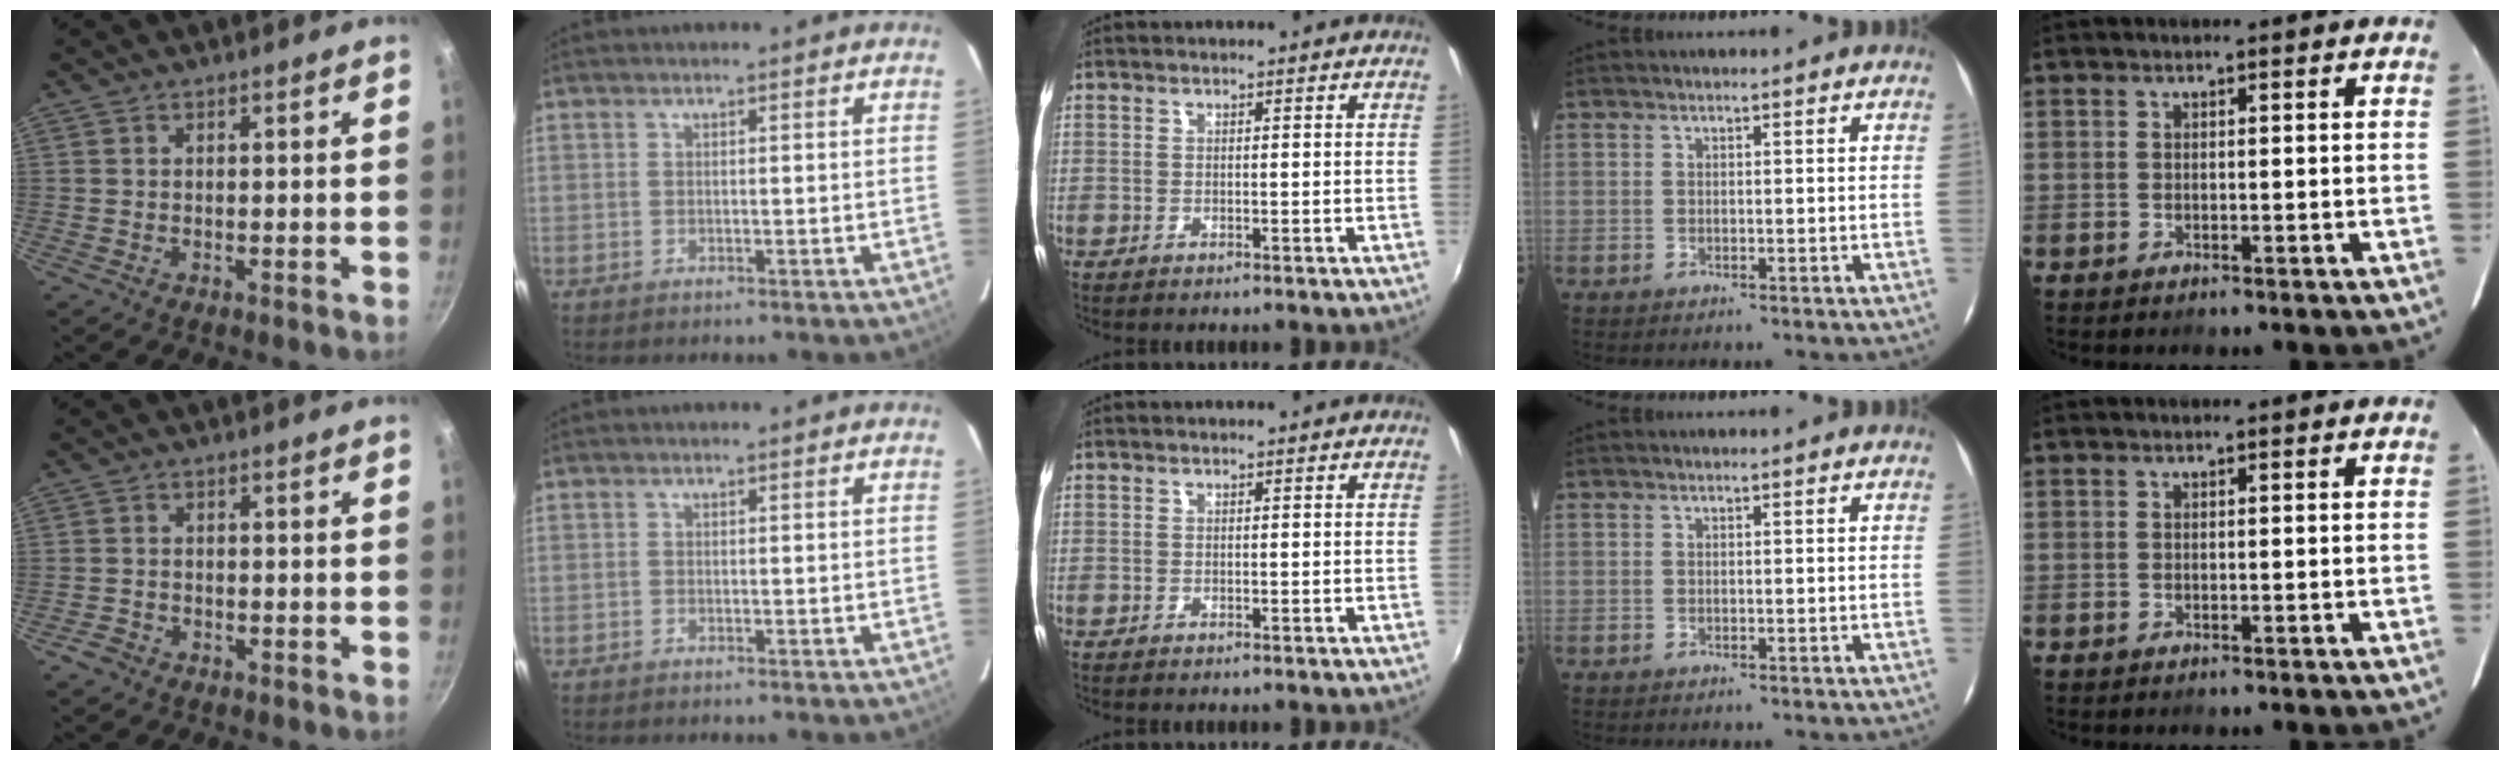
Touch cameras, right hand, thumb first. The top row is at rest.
{"thumb": {"total": 2.3, "force": [-1.6, 1.5, 0.7], "torque": [-0.016, 0.018, -0.027]}}